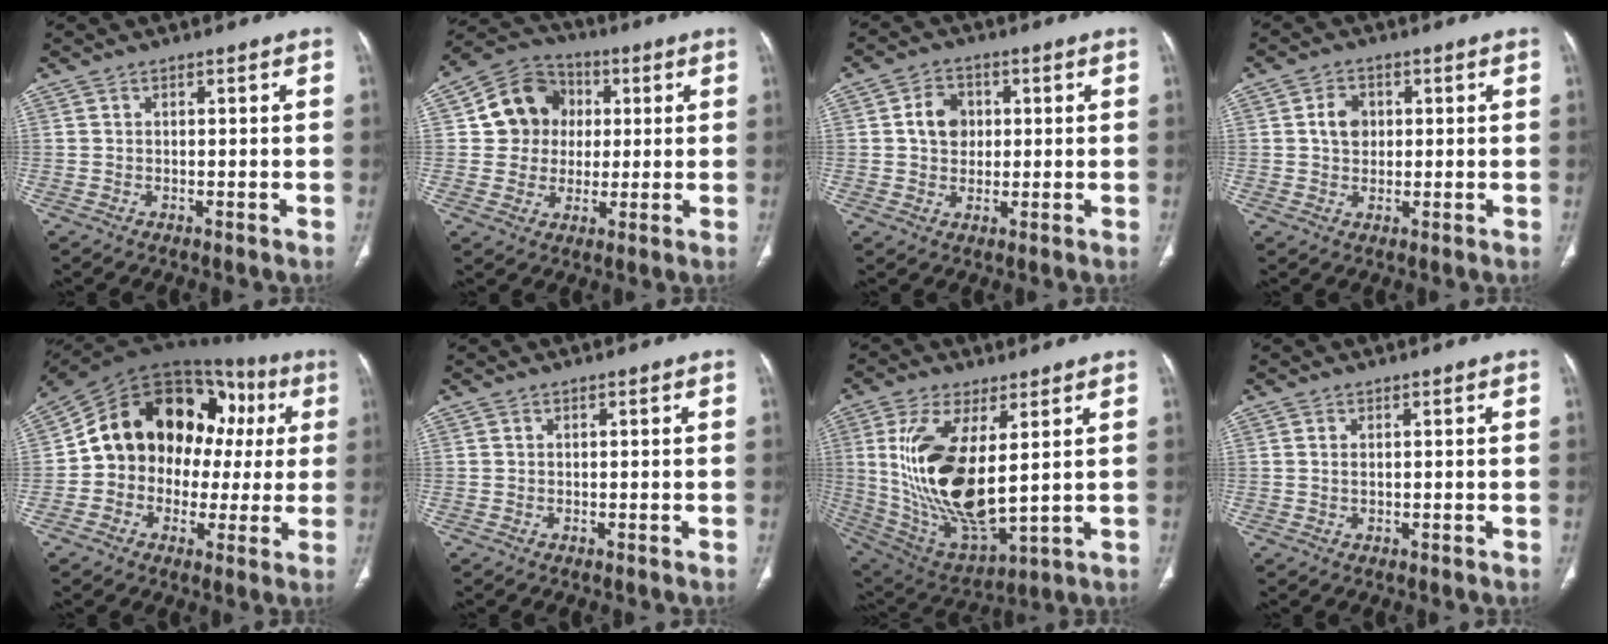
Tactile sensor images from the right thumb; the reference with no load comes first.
{"total": 11.7, "force": [1.9, 10.7, 4.4], "torque": [-0.038, 0.011, 0.027]}
{"total": 6.1, "force": [1.0, 5.0, 3.4], "torque": [-0.037, 0.004, 0.013]}
{"total": 4.5, "force": [0.8, 3.6, 2.6], "torque": [-0.031, 0.002, 0.011]}
{"total": 21.9, "force": [2.4, 16.5, 14.3], "torque": [-0.175, 0.060, 0.034]}
{"total": 0.0}
{"total": 20.3, "force": [3.3, 8.5, 18.2], "torque": [-0.363, -0.029, 0.081]}
{"total": 0.7, "force": [0.2, 0.3, 0.6], "torque": [-0.017, 0.000, 0.006]}